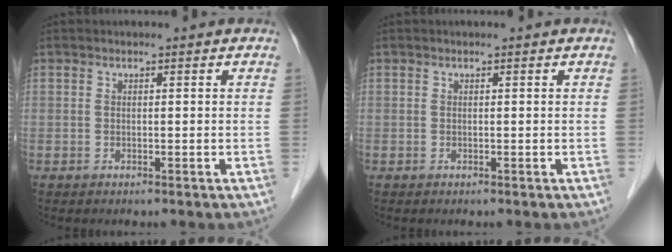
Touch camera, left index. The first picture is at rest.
{"total": 0.0}